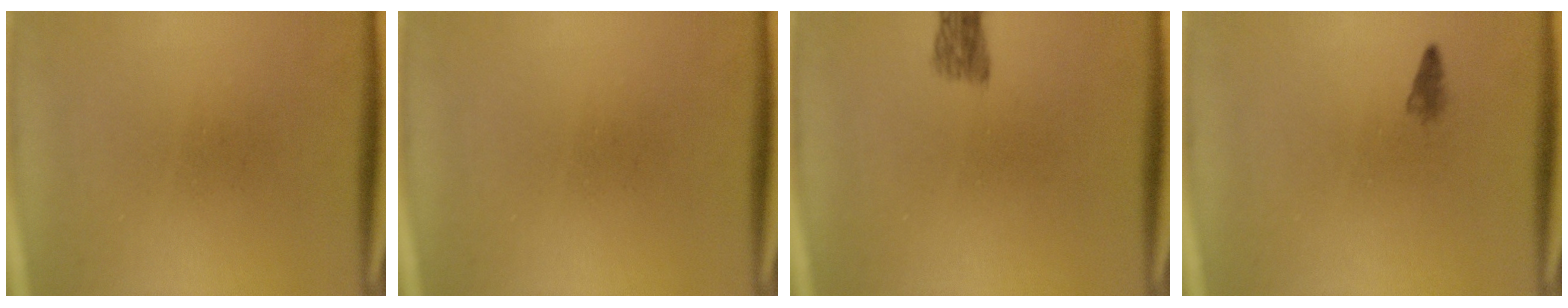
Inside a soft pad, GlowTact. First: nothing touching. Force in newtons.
{"total": 0.0}
{"total": 2.5}
{"total": 0.9}